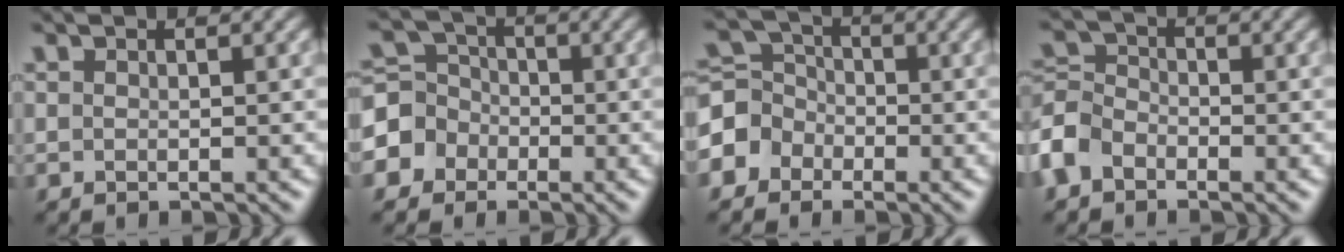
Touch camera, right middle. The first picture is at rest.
{"total": 4.8, "force": [-1.9, 4.4, 0.8], "torque": [0.001, 0.011, -0.057]}
{"total": 4.0, "force": [-1.8, 3.5, 1.0], "torque": [-0.004, 0.012, -0.051]}
{"total": 3.7, "force": [-2.1, 2.6, 1.6], "torque": [-0.039, 0.006, -0.058]}